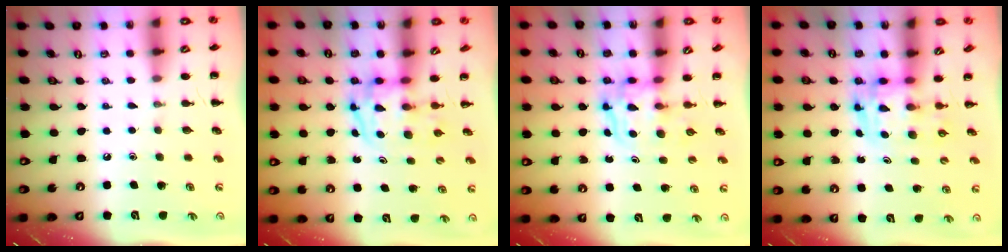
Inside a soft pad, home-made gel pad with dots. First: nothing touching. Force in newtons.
{"total": 3.9, "press": 3.9, "slide": 0.6}
{"total": 3.6, "press": 3.6, "slide": 0.2}
{"total": 3.4, "press": 3.4, "slide": 0.6}